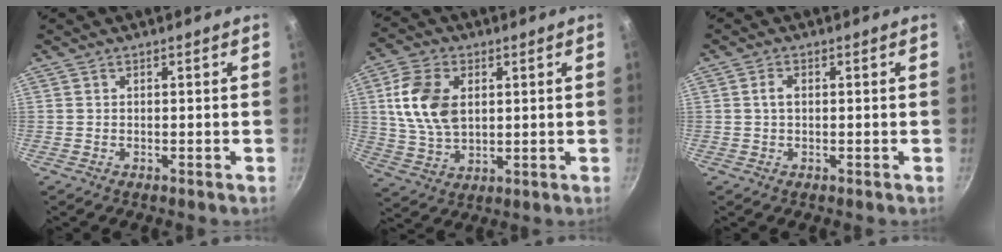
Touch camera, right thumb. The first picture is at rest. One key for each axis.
{"total": 12.4, "fx": 2.5, "fy": 8.1, "fz": 9.0, "tx": -0.160, "ty": -0.008, "tz": 0.051}
{"total": 2.1, "fx": 0.3, "fy": 1.3, "fz": 1.7, "tx": -0.029, "ty": 0.005, "tz": 0.004}